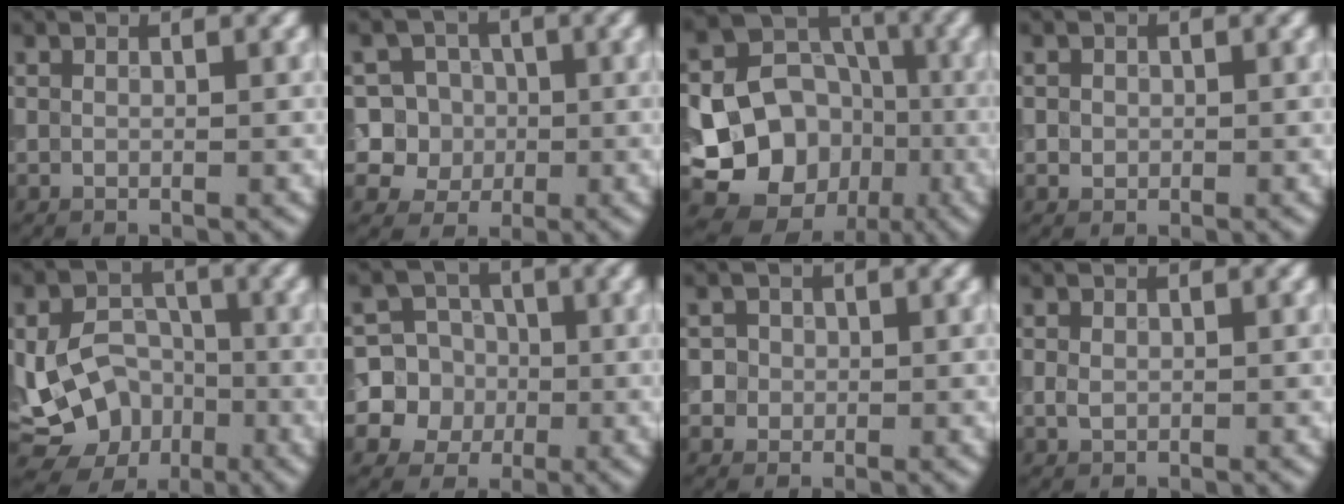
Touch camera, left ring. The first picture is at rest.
{"total": 6.9, "force": [0.0, 6.6, 1.9], "torque": [-0.025, 0.028, -0.009]}
{"total": 15.3, "force": [-4.3, 13.2, 6.5], "torque": [-0.114, -0.025, -0.077]}
{"total": 1.0, "force": [0.0, 0.9, 0.3], "torque": [0.004, -0.003, 0.000]}
{"total": 9.8, "force": [-2.2, 7.9, 5.3], "torque": [-0.053, -0.015, -0.036]}
{"total": 8.6, "force": [-1.1, 8.4, 1.6], "torque": [-0.036, 0.018, -0.044]}
{"total": 2.5, "force": [0.5, 2.4, 0.7], "torque": [0.006, 0.003, 0.004]}
{"total": 1.0, "force": [0.0, 0.8, 0.6], "torque": [-0.013, -0.001, 0.000]}